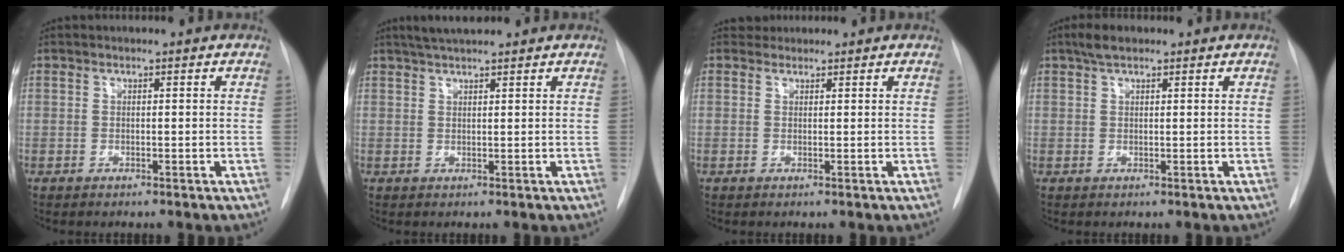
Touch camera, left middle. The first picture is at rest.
{"total": 4.0, "force": [3.4, 0.3, 2.0], "torque": [-0.035, 0.020, 0.060]}
{"total": 1.3, "force": [1.1, 0.4, -0.5], "torque": [0.004, 0.007, 0.018]}
{"total": 2.6, "force": [1.8, 1.0, 1.5], "torque": [-0.032, 0.011, 0.032]}